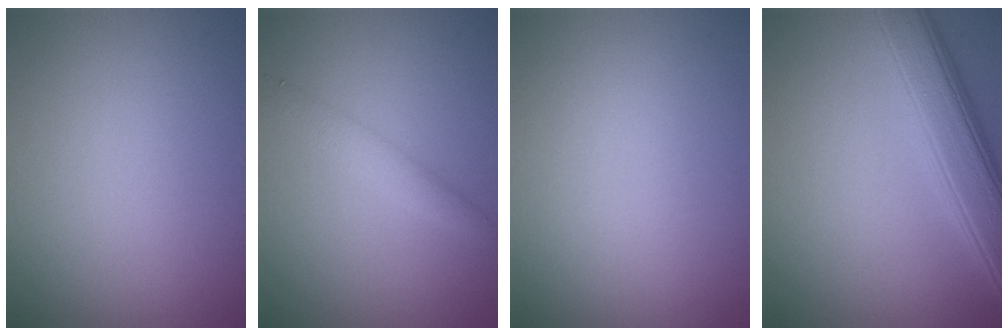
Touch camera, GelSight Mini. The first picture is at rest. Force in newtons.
{"total": 2.5, "press": 2.5, "slide": 0.1}
{"total": 0.0}
{"total": 6.7, "press": 6.7, "slide": 0.4}